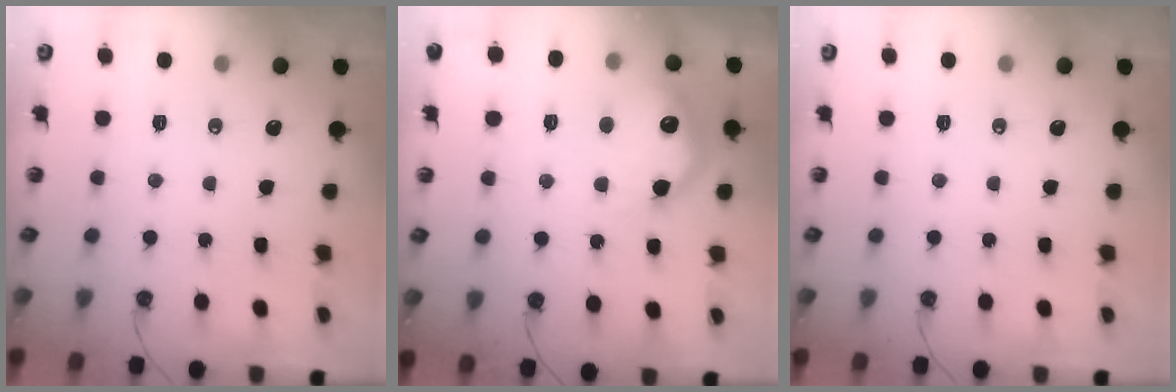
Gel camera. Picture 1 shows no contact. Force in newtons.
{"total": 14.6, "press": 14.6, "slide": 0.8}
{"total": 0.0}